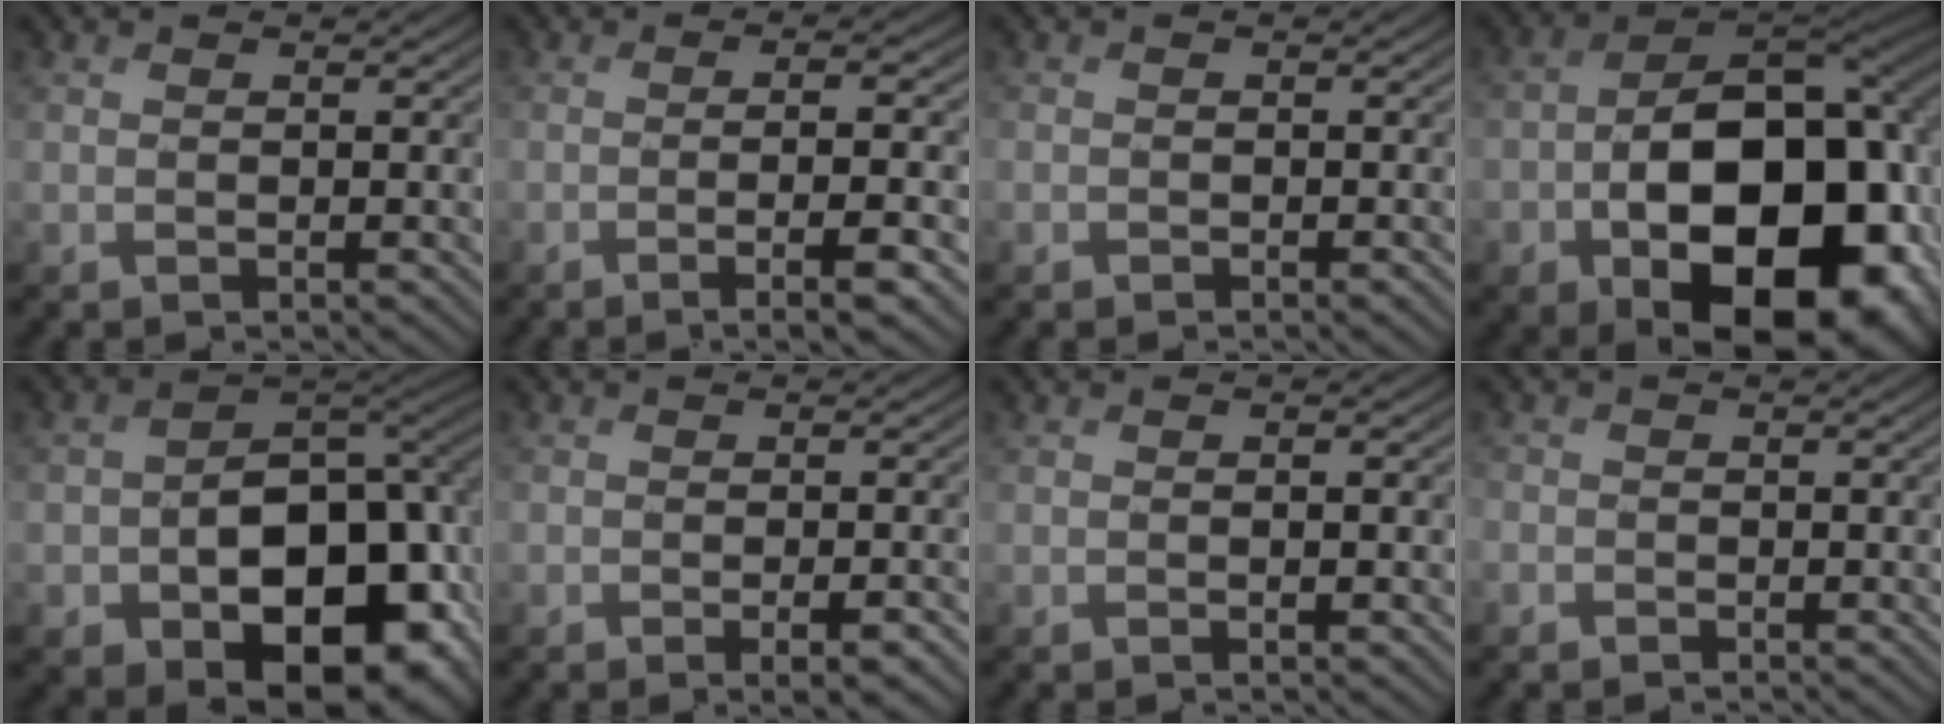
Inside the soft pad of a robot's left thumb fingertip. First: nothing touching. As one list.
[{"total": 6.5, "force": [-1.8, 1.6, 6.1], "torque": [-0.088, -0.006, -0.030]}, {"total": 1.1, "force": [-0.7, 0.7, 0.3], "torque": [-0.004, -0.006, -0.014]}, {"total": 21.7, "force": [-7.0, 13.7, 15.2], "torque": [-0.217, -0.048, -0.088]}, {"total": 18.5, "force": [-6.2, 12.6, 12.0], "torque": [-0.172, -0.055, -0.072]}, {"total": 2.6, "force": [-1.5, 0.8, 1.9], "torque": [-0.029, -0.004, -0.018]}, {"total": 1.3, "force": [-0.2, 0.2, 1.3], "torque": [-0.022, -0.001, -0.005]}, {"total": 1.6, "force": [-1.1, 1.2, 0.2], "torque": [-0.003, -0.005, -0.030]}]